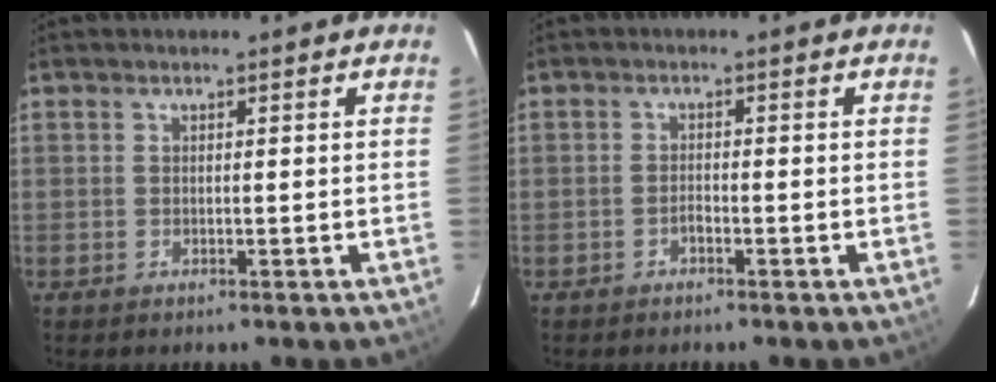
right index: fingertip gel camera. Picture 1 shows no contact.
{"total": 1.0, "force": [-0.8, 0.3, 0.5], "torque": [-0.007, 0.004, -0.015]}